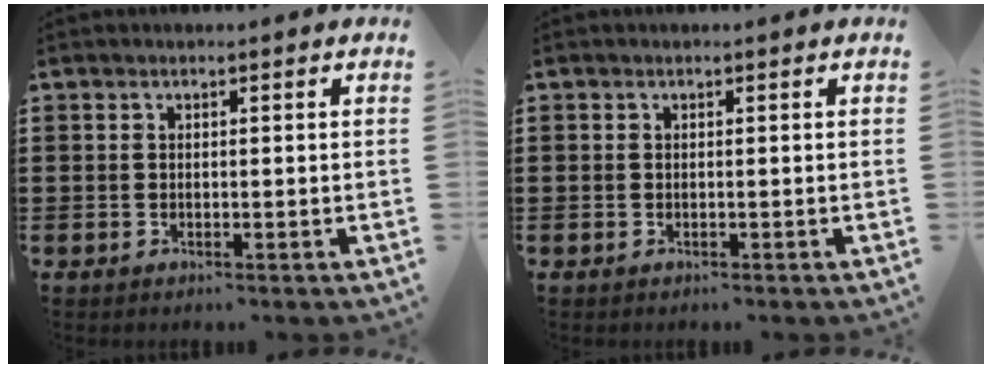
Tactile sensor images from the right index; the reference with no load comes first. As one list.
[{"total": 0.0}]